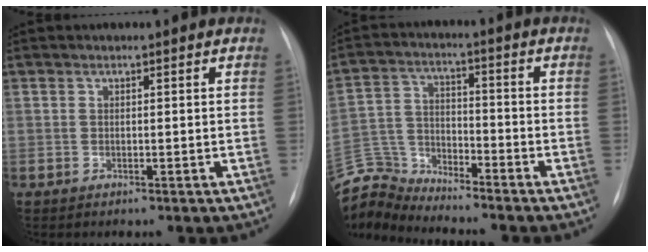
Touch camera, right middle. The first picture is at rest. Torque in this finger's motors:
{"motor_torque": [-0.01, -0.89, 0.02, -0.02]}